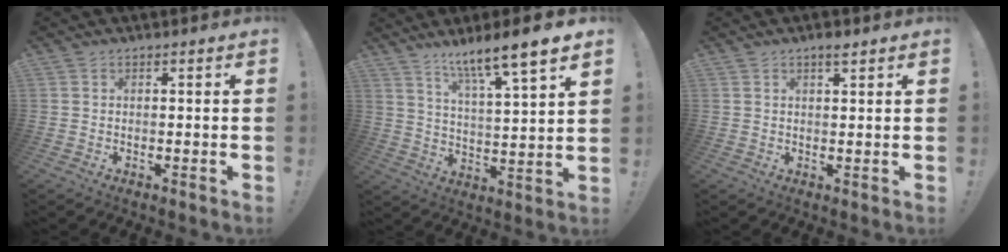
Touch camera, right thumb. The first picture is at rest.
{"total": 11.0, "force": [8.6, -0.1, 6.9], "torque": [-0.116, -0.064, 0.138]}
{"total": 2.5, "force": [1.7, 0.4, 1.8], "torque": [-0.022, -0.006, 0.025]}